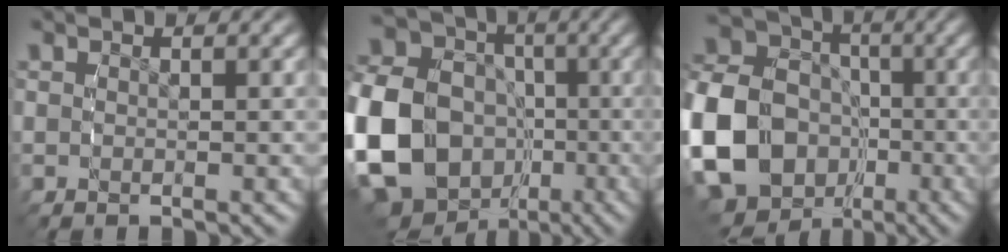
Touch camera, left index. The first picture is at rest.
{"total": 19.4, "force": [-3.1, 17.4, 8.1], "torque": [-0.214, -0.063, -0.058]}
{"total": 18.1, "force": [-3.7, 16.4, 6.7], "torque": [-0.191, -0.061, -0.067]}